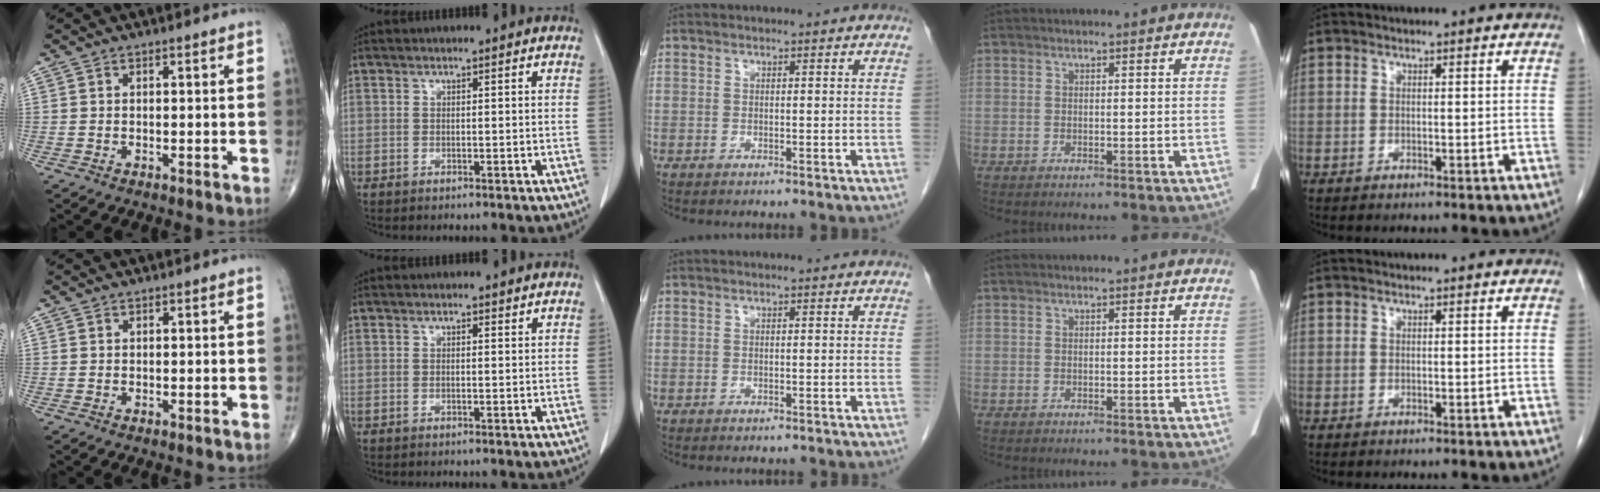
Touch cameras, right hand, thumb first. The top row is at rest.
{"index": {"total": 0.5, "force": [0.4, 0.3, 0.2], "torque": [-0.006, 0.002, 0.005]}, "middle": {"total": 0.9, "force": [-0.9, 0.2, 0.1], "torque": [-0.005, -0.002, -0.014]}}